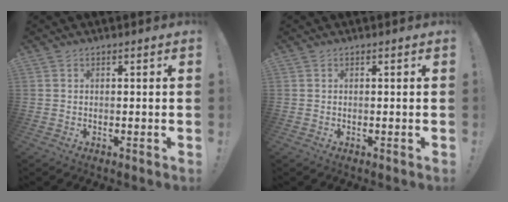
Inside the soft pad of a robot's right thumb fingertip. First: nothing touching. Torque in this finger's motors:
{"motor_torque": [0.00, 0.00, 0.00, 0.00, 0.00]}